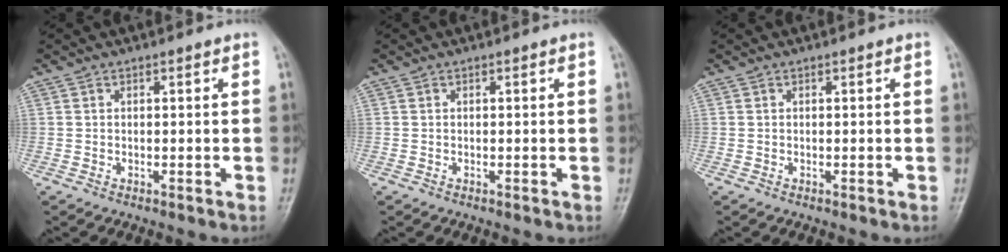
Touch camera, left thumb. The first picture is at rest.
{"total": 0.0}
{"total": 0.0}